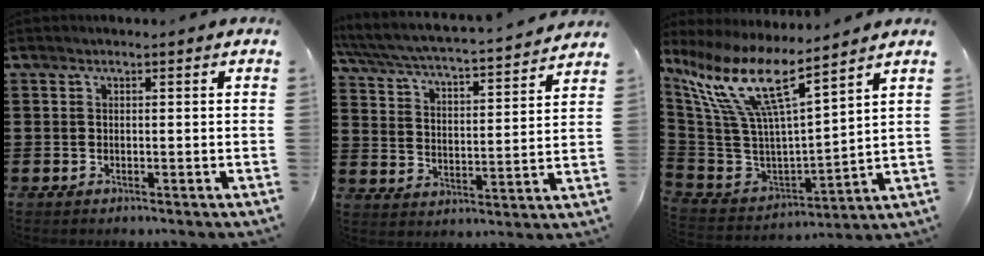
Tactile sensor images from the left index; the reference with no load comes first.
{"total": 3.9, "force": [3.7, 0.0, 1.3], "torque": [-0.048, -0.035, 0.053]}
{"total": 12.8, "force": [7.8, 2.9, 9.8], "torque": [-0.239, -0.059, 0.126]}